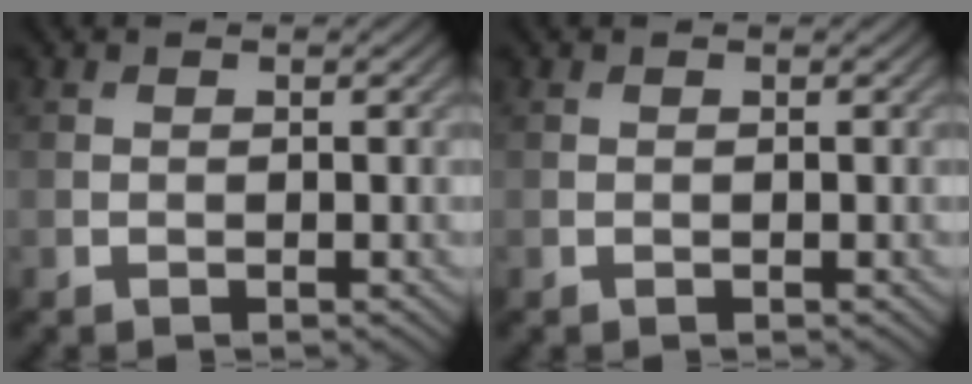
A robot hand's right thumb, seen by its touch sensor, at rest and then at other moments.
{"total": 0.0}